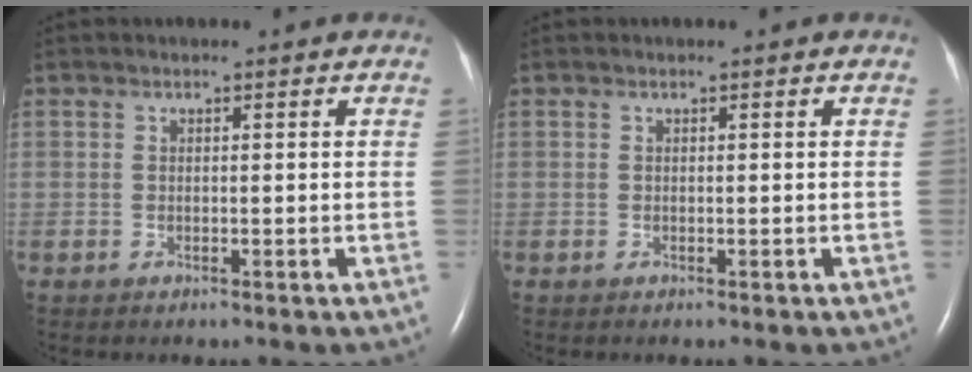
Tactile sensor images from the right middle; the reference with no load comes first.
{"total": 0.0}